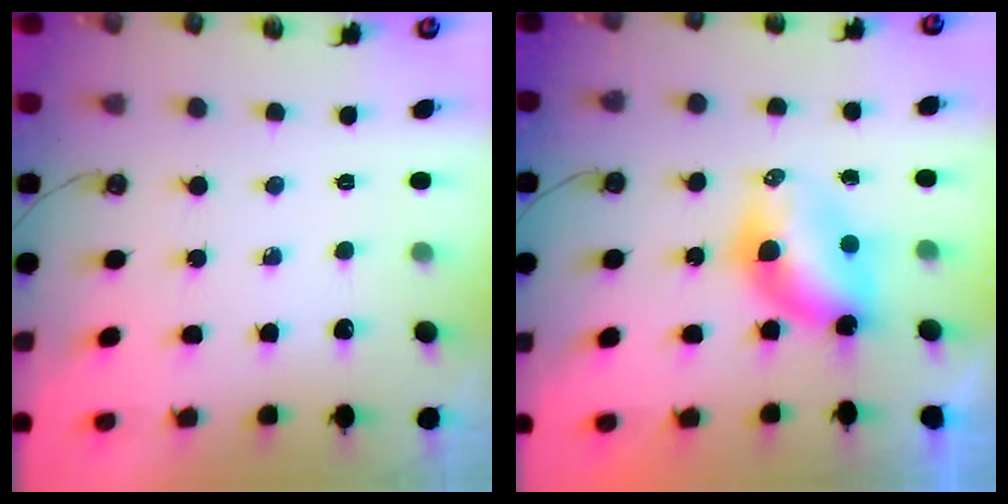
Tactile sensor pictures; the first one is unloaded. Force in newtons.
{"total": 6.5, "press": 6.5, "slide": 0.5}